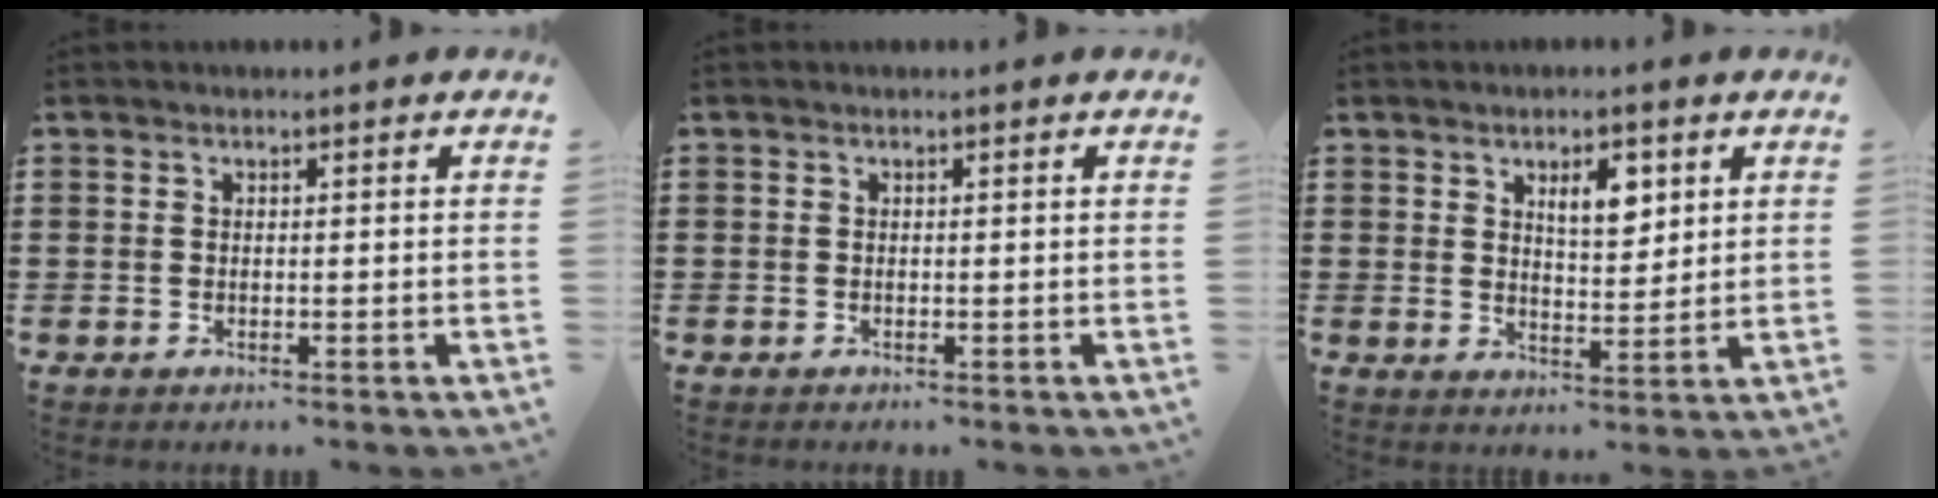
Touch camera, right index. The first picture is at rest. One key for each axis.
{"total": 0.0}
{"total": 5.0, "fx": 2.4, "fy": 2.1, "fz": 3.9, "tx": -0.060, "ty": -0.001, "tz": 0.036}